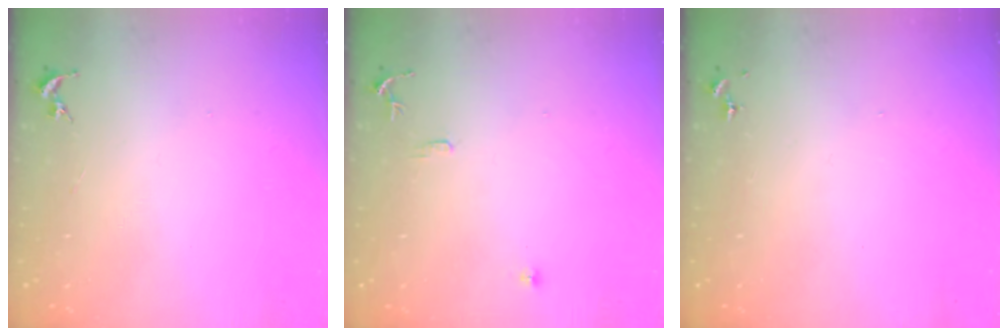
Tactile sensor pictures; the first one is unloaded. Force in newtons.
{"total": 7.1, "press": 7.1, "slide": 0.7}
{"total": 0.0}